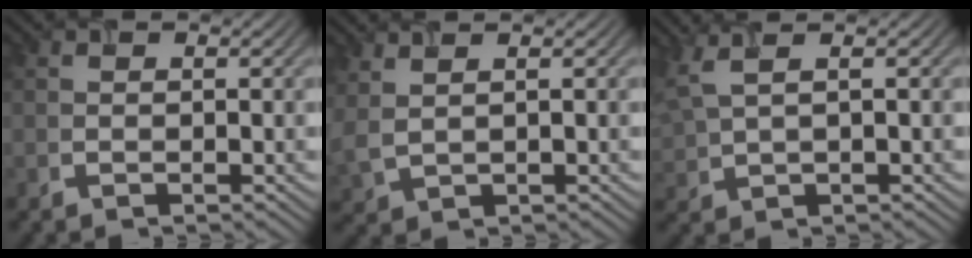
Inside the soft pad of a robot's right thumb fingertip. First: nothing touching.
{"total": 3.4, "force": [2.1, 1.0, 2.5], "torque": [-0.074, 0.013, 0.035]}
{"total": 4.9, "force": [2.9, 1.4, 3.7], "torque": [-0.118, 0.013, 0.062]}